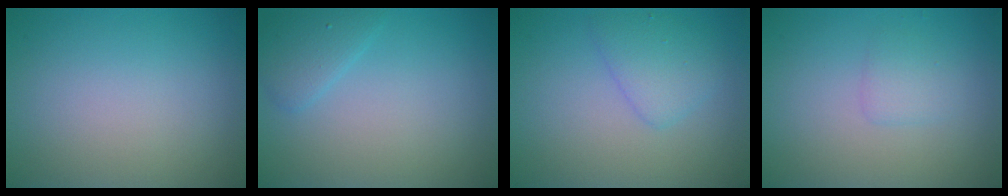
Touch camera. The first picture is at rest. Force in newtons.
{"total": 1.8, "press": 1.8, "slide": 0.1}
{"total": 2.6, "press": 2.6, "slide": 0.1}
{"total": 1.3, "press": 1.3, "slide": 0.1}